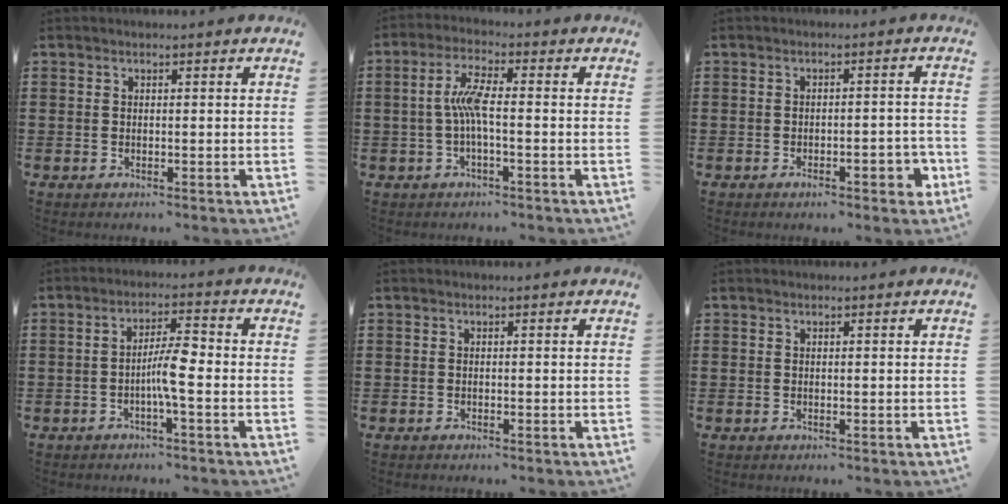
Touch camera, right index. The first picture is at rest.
{"total": 5.6, "force": [-0.7, 1.1, 5.4], "torque": [-0.113, 0.000, -0.021]}
{"total": 4.1, "force": [-2.0, 1.3, 3.4], "torque": [-0.046, 0.000, -0.035]}
{"total": 5.1, "force": [-1.2, 0.7, 5.0], "torque": [-0.096, 0.003, -0.028]}
{"total": 0.0}
{"total": 0.0}